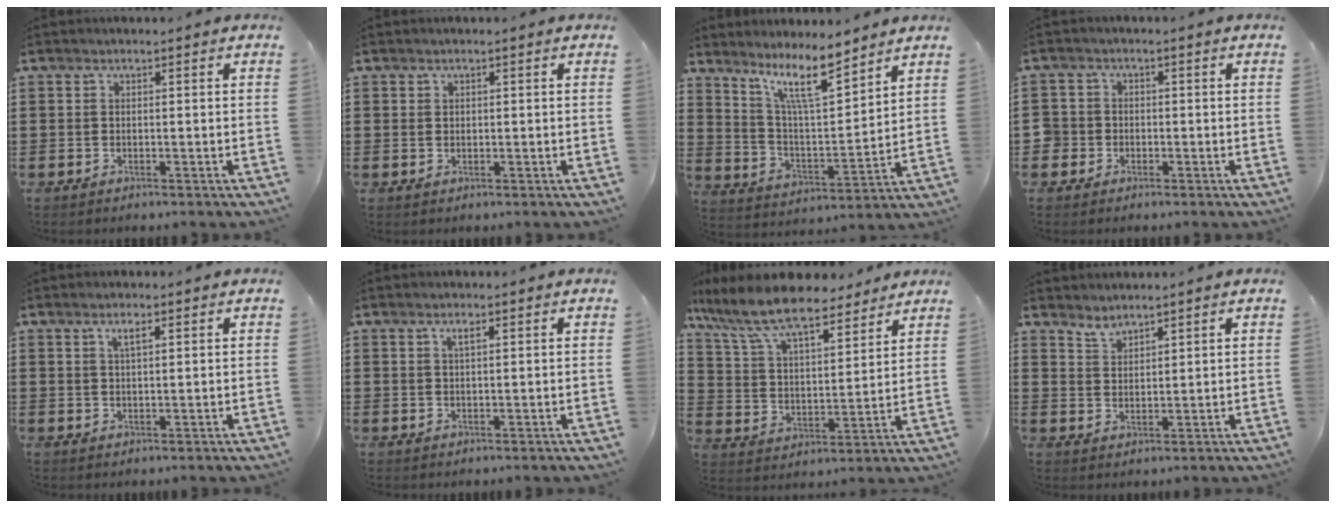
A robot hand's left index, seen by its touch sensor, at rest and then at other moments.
{"total": 0.6, "force": [0.2, 0.5, 0.3], "torque": [-0.008, 0.003, 0.004]}
{"total": 10.6, "force": [7.7, 2.4, 6.9], "torque": [-0.138, -0.034, 0.136]}
{"total": 2.2, "force": [-0.9, 2.0, -0.1], "torque": [-0.017, 0.000, -0.025]}
{"total": 2.1, "force": [1.1, 0.5, 1.7], "torque": [-0.036, 0.003, 0.018]}
{"total": 1.6, "force": [0.8, 0.4, 1.3], "torque": [-0.026, 0.002, 0.013]}
{"total": 10.4, "force": [8.8, 2.2, 5.0], "torque": [-0.133, -0.039, 0.153]}
{"total": 2.3, "force": [2.3, 0.4, 0.1], "torque": [-0.007, -0.006, 0.045]}